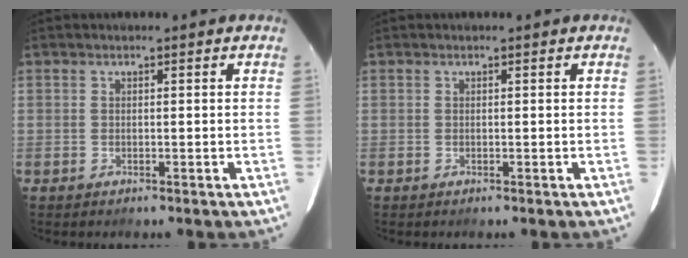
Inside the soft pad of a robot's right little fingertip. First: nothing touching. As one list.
[{"total": 0.0}]